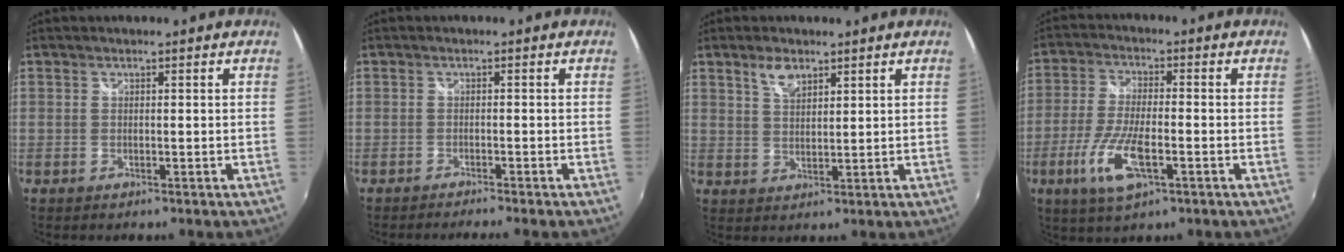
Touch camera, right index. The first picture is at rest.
{"total": 3.7, "force": [-3.3, -0.3, 1.5], "torque": [-0.037, -0.011, -0.055]}
{"total": 4.2, "force": [2.8, 1.9, 2.5], "torque": [-0.040, 0.005, 0.051]}
{"total": 10.4, "force": [-4.1, 3.2, 9.0], "torque": [-0.193, -0.014, -0.078]}